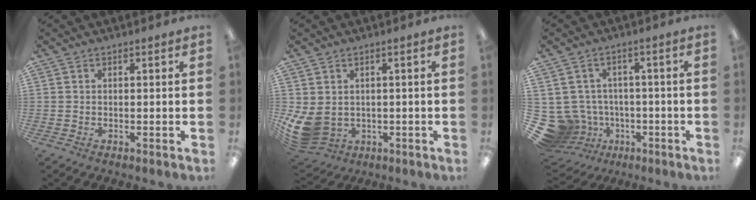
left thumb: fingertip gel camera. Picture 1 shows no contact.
{"total": 7.7, "force": [0.1, 6.3, 4.4], "torque": [-0.111, -0.012, 0.005]}
{"total": 10.6, "force": [-2.9, 9.6, 3.5], "torque": [-0.115, 0.008, -0.042]}